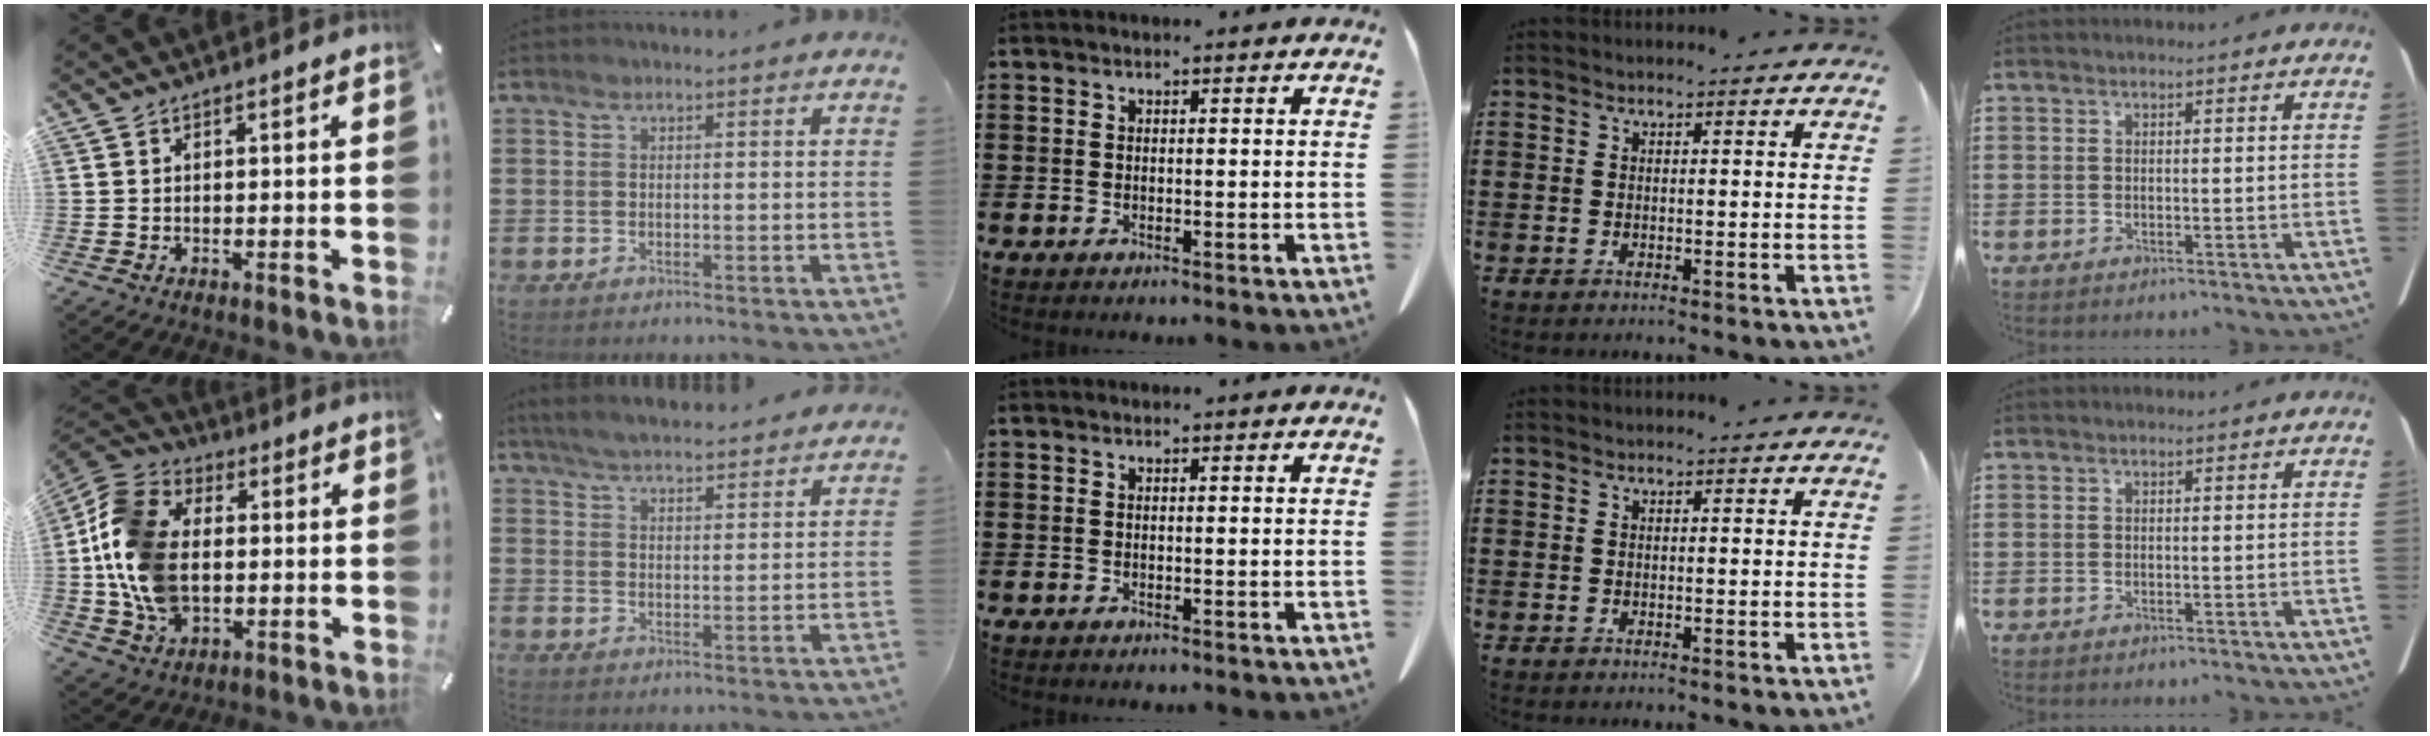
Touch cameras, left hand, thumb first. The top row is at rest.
{"thumb": {"total": 16.5, "force": [-1.2, 11.7, 11.6], "torque": [-0.270, 0.011, -0.022]}, "index": {"total": 4.9, "force": [4.8, 0.1, 1.0], "torque": [-0.038, -0.019, 0.085]}}